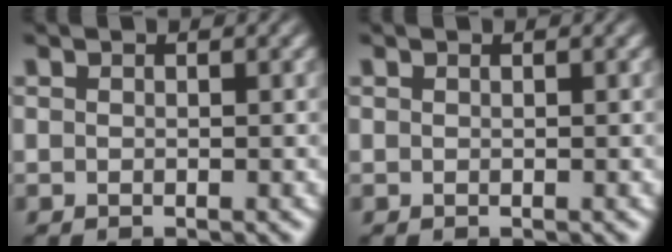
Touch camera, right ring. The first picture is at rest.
{"total": 0.0}